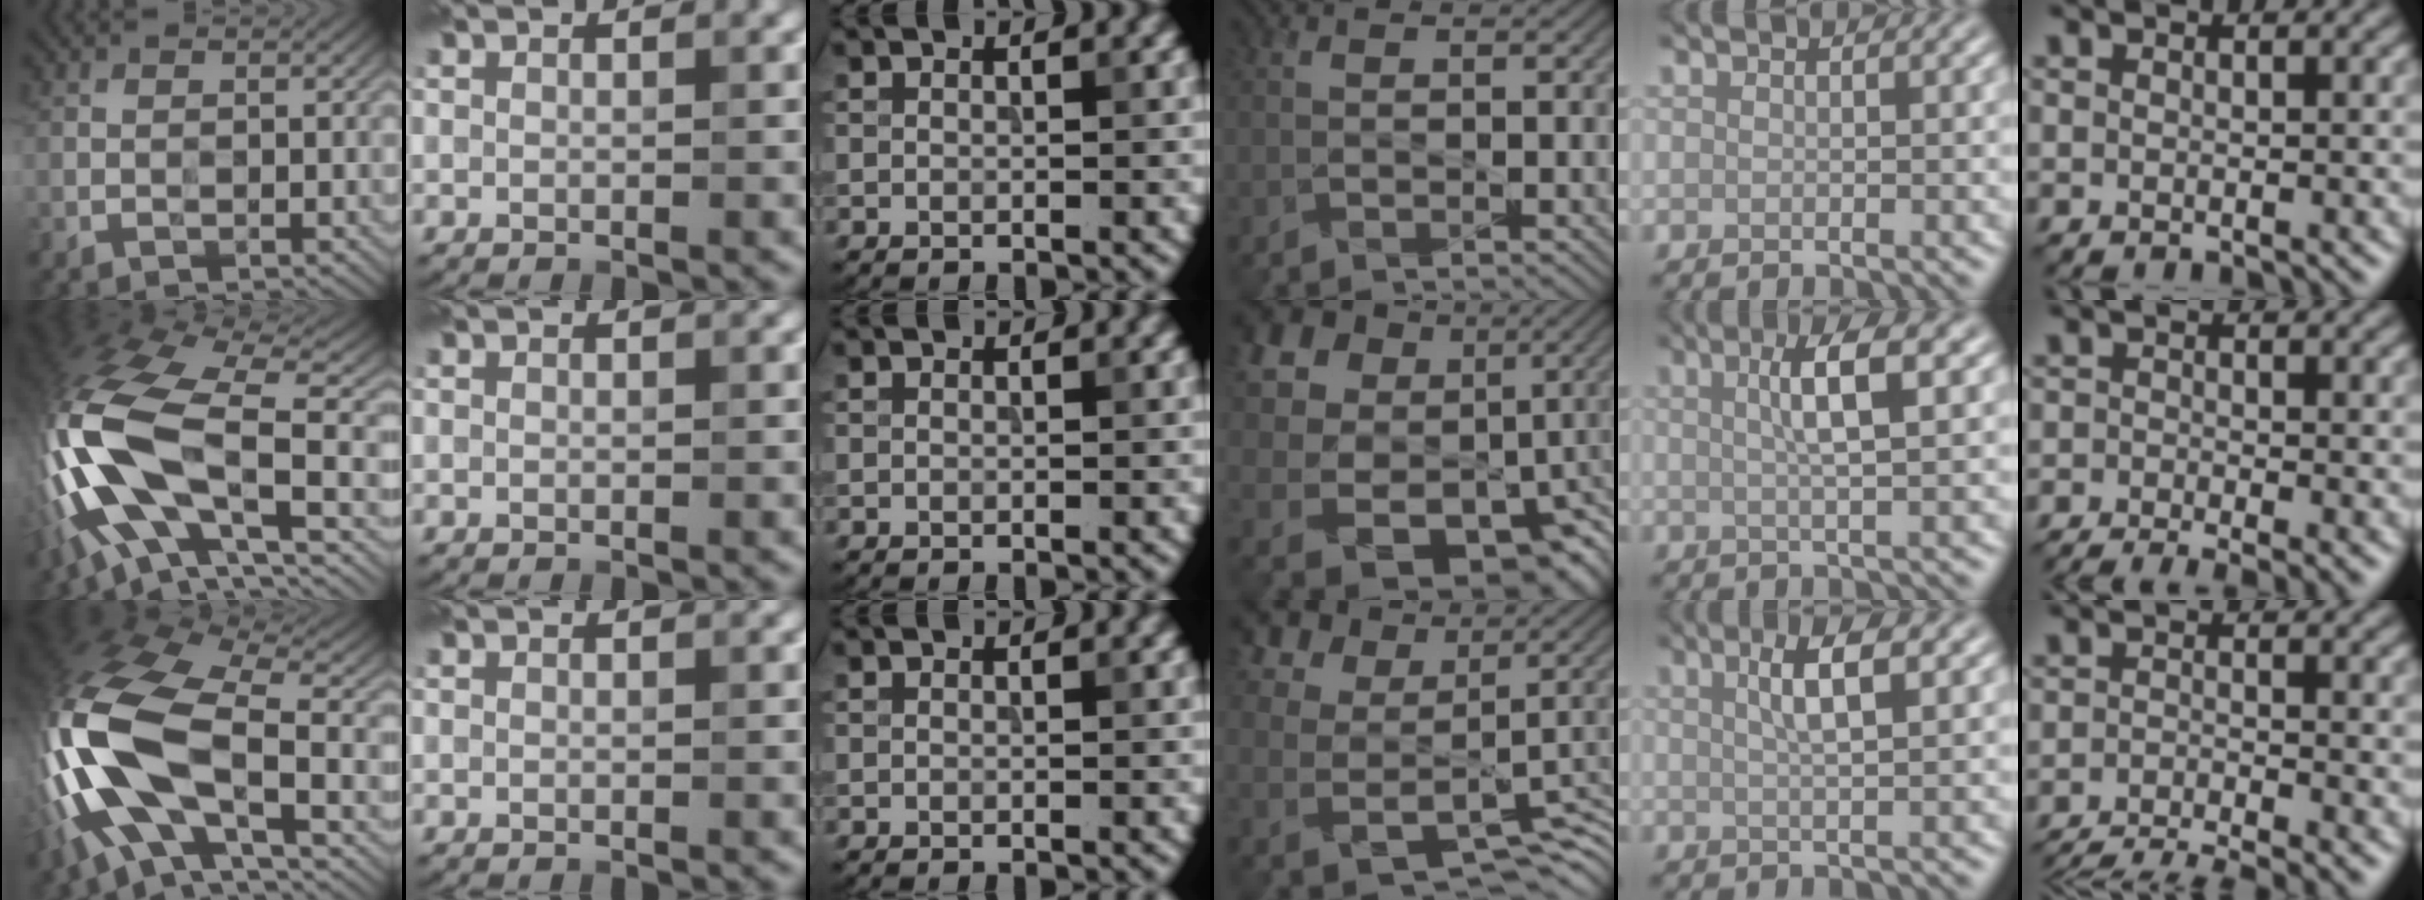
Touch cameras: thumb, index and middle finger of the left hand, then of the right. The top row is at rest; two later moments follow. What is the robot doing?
{"motion": "wipe", "object": "mirror"}